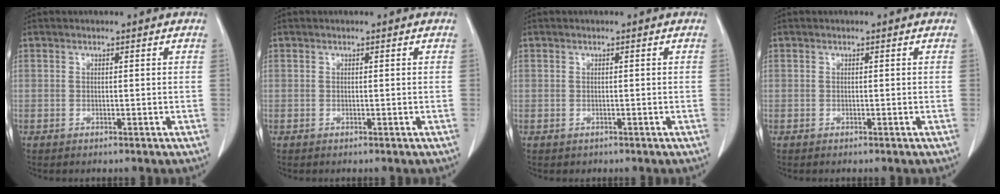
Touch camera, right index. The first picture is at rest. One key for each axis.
{"total": 0.0}
{"total": 0.6, "fx": 0.0, "fy": 0.6, "fz": 0.0, "tx": 0.004, "ty": 0.004, "tz": -0.001}
{"total": 0.0}